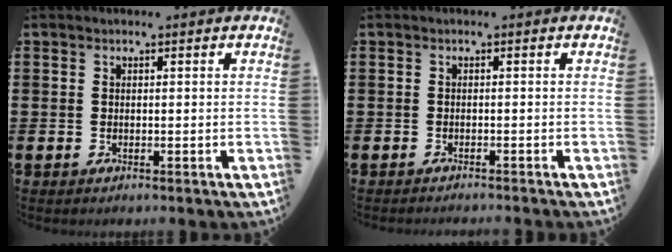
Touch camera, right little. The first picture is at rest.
{"total": 0.6, "force": [-0.6, -0.2, 0.0], "torque": [0.000, -0.002, -0.012]}